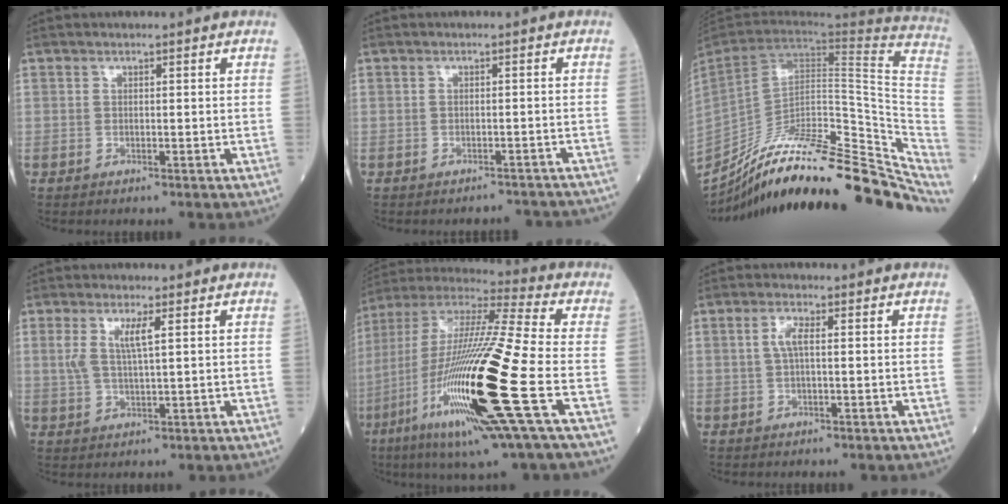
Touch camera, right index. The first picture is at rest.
{"total": 5.8, "force": [-5.6, 1.4, 0.7], "torque": [0.002, 0.003, -0.056]}
{"total": 32.7, "force": [-24.9, 7.9, 19.7], "torque": [-0.229, -0.018, -0.360]}
{"total": 4.1, "force": [1.4, 0.5, 3.8], "torque": [-0.083, 0.002, 0.029]}
{"total": 26.4, "force": [-7.7, 1.3, 25.2], "torque": [-0.508, -0.045, -0.150]}
{"total": 2.4, "force": [0.3, 0.4, 2.3], "torque": [-0.051, 0.004, 0.007]}